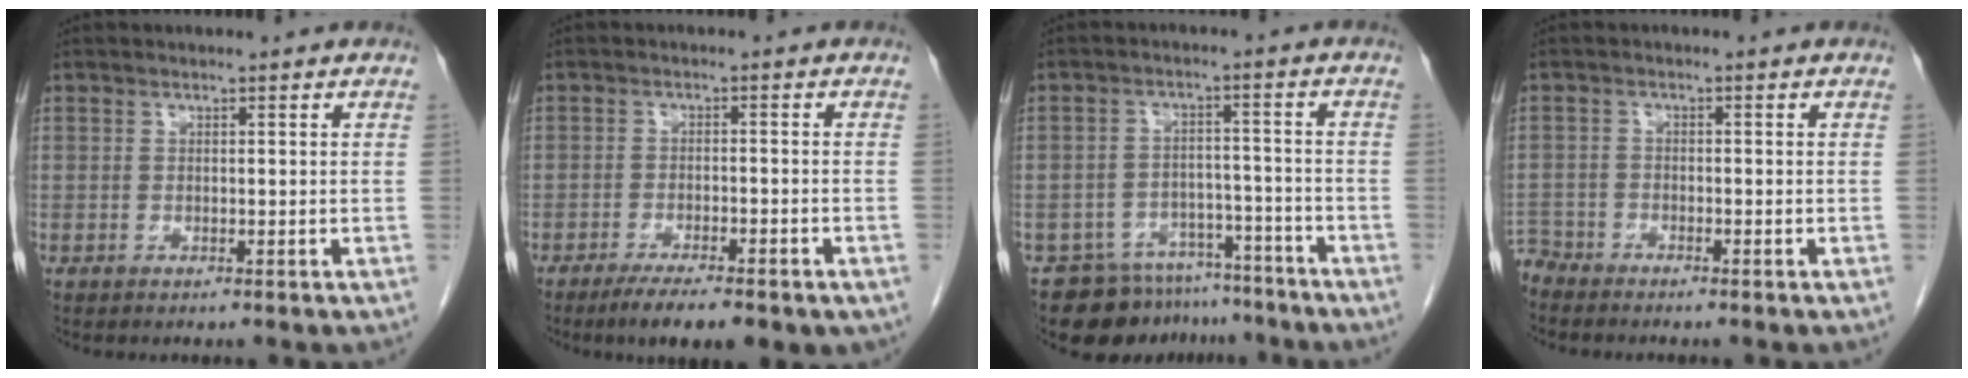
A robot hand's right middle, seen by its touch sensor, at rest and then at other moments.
{"total": 9.1, "force": [-6.3, 2.4, 6.1], "torque": [-0.080, -0.013, -0.089]}
{"total": 10.9, "force": [-9.4, 5.4, 1.7], "torque": [-0.015, 0.016, -0.129]}
{"total": 3.0, "force": [-2.9, 0.4, -0.4], "torque": [0.009, -0.010, -0.059]}